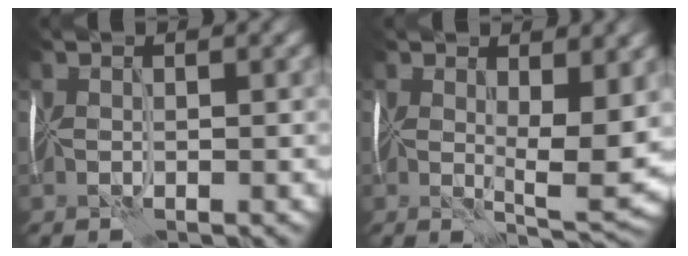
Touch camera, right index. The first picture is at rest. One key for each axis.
{"total": 6.0, "fx": 1.2, "fy": 2.2, "fz": 5.5, "tx": -0.089, "ty": -0.012, "tz": 0.023}